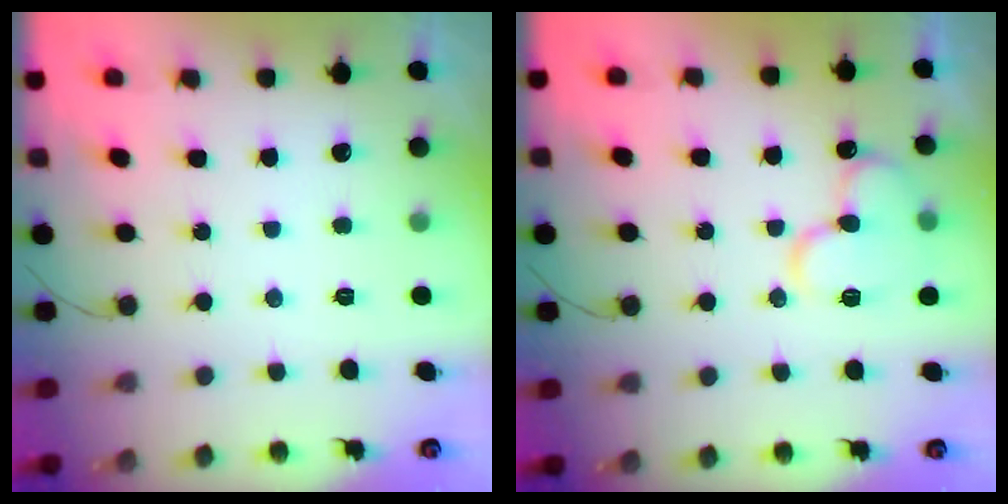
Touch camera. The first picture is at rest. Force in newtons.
{"total": 13.4, "press": 13.3, "slide": 1.7}